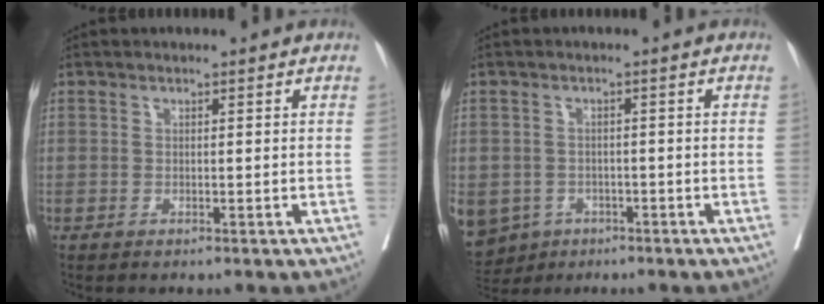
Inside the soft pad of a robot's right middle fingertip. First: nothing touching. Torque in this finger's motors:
{"motor_torque": [1.74, -0.40, 1.05, 0.21]}